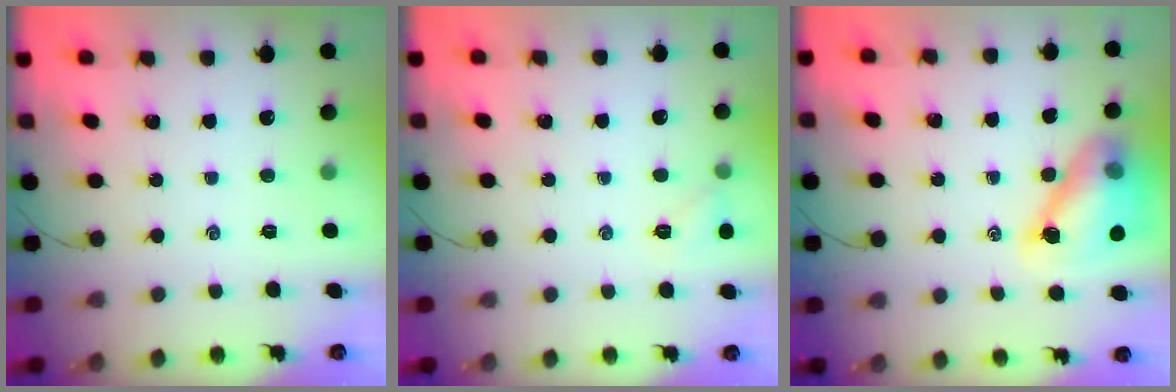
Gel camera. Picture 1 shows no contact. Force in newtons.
{"total": 5.5, "press": 5.3, "slide": 1.5}
{"total": 12.3, "press": 11.8, "slide": 3.5}